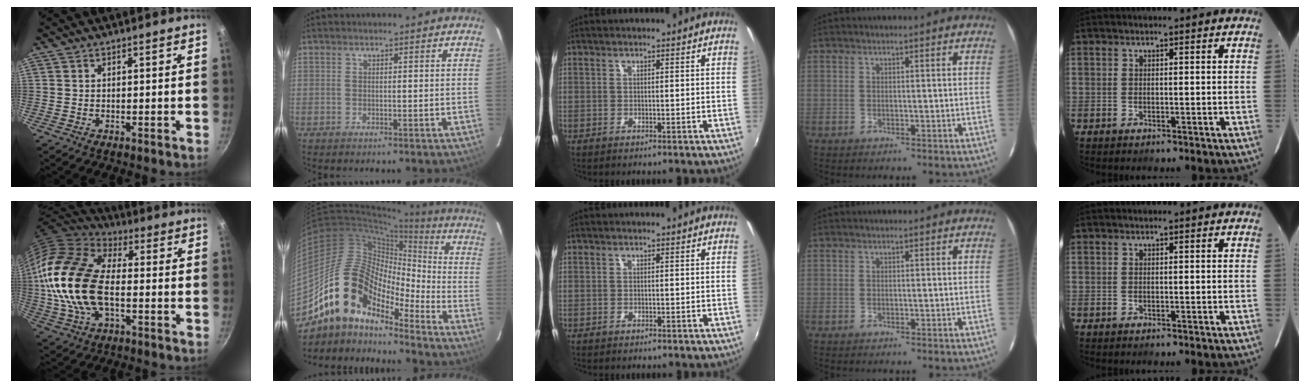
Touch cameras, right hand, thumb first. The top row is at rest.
{"thumb": {"total": 21.4, "force": [-1.4, 12.6, 17.2], "torque": [-0.336, 0.027, -0.036]}, "index": {"total": 17.1, "force": [-12.7, 8.1, 8.2], "torque": [-0.152, 0.010, -0.240]}}